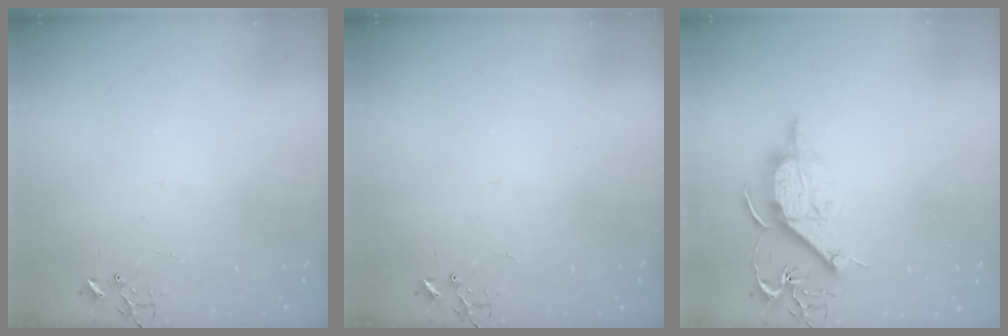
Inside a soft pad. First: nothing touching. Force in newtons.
{"total": 0.0}
{"total": 11.3, "press": 11.3, "slide": 0.5}